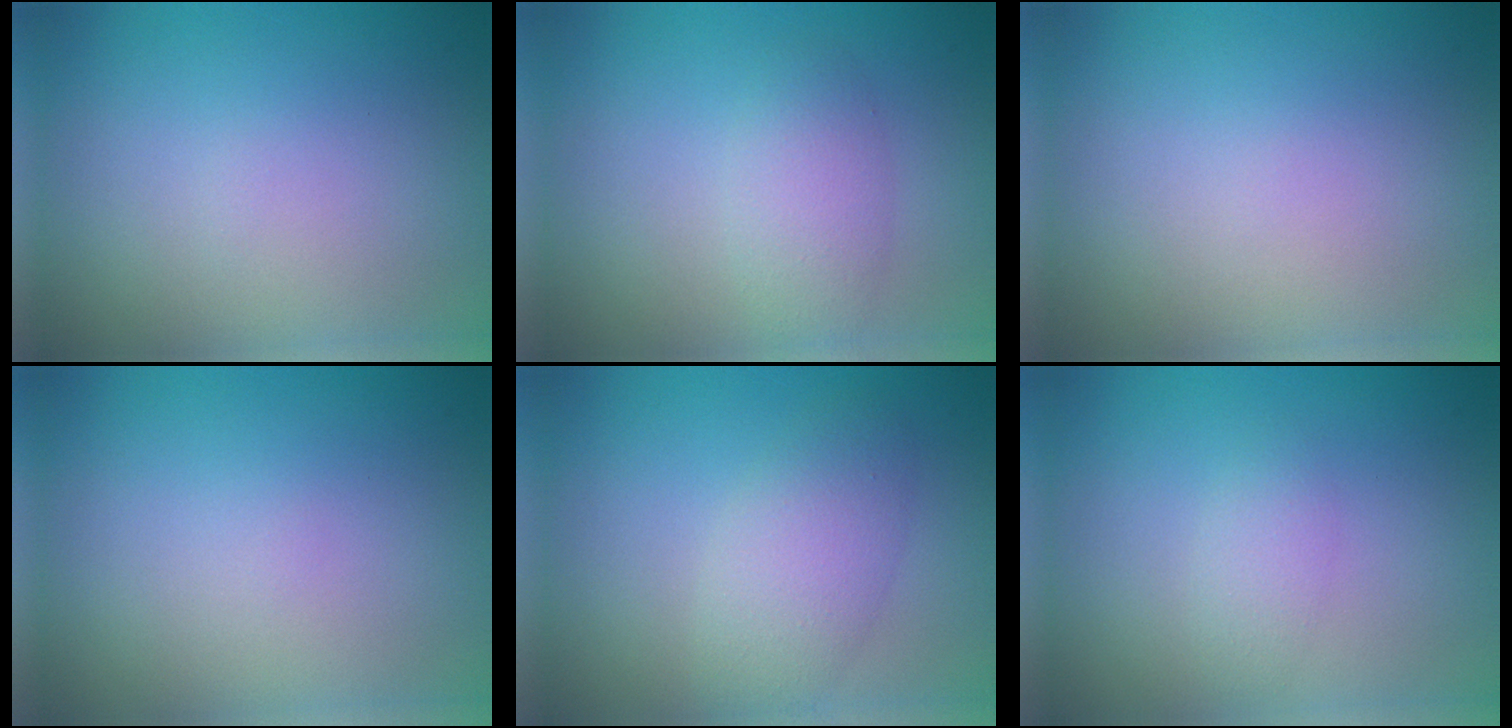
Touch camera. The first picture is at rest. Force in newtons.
{"total": 2.6, "press": 2.6, "slide": 0.0}
{"total": 0.0}
{"total": 0.0}
{"total": 3.7, "press": 3.7, "slide": 0.1}
{"total": 1.4, "press": 1.4, "slide": 0.1}